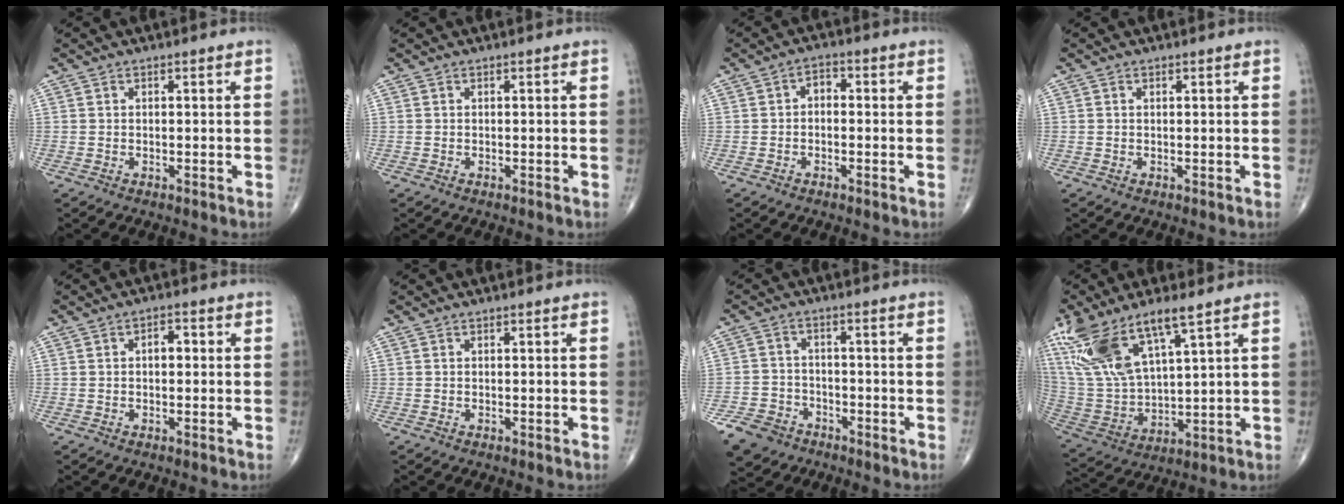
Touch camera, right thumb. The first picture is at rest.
{"total": 0.0}
{"total": 2.7, "force": [-0.3, 1.9, 1.9], "torque": [-0.016, 0.014, -0.017]}
{"total": 0.0}
{"total": 2.6, "force": [0.2, 1.6, 2.1], "torque": [-0.025, 0.012, 0.000]}
{"total": 0.0}
{"total": 8.1, "force": [-5.1, 5.8, 2.3], "torque": [-0.045, 0.019, -0.094]}
{"total": 17.3, "force": [10.1, 5.8, 12.8], "torque": [-0.268, -0.032, 0.215]}